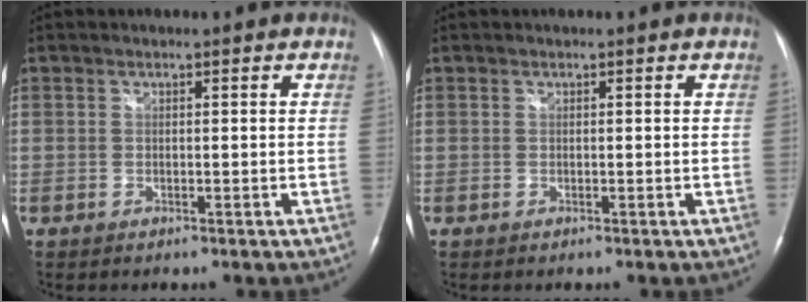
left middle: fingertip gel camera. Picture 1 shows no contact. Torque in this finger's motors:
{"motor_torque": [0.35, -0.32, 0.05, 0.00]}